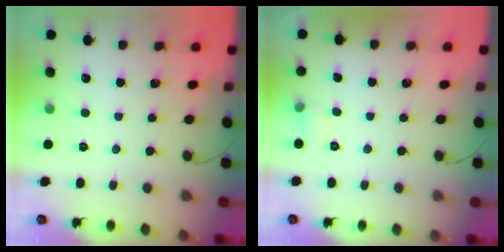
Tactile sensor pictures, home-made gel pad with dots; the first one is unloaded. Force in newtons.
{"total": 4.2, "press": 3.9, "slide": 1.5}